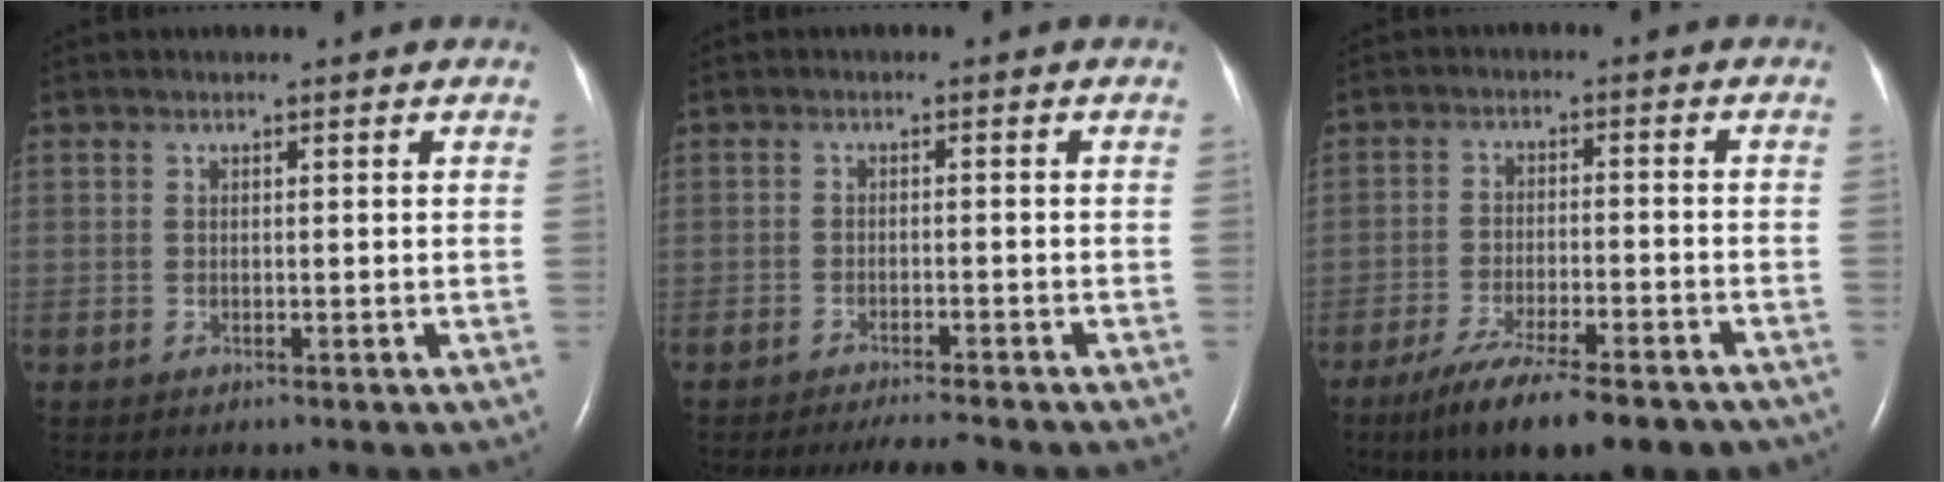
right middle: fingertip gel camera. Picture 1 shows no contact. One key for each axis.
{"total": 5.0, "fx": -4.7, "fy": 0.0, "fz": 1.9, "tx": -0.030, "ty": -0.013, "tz": -0.072}
{"total": 15.2, "fx": -11.7, "fy": 3.2, "fz": 9.1, "tx": -0.128, "ty": -0.016, "tz": -0.178}